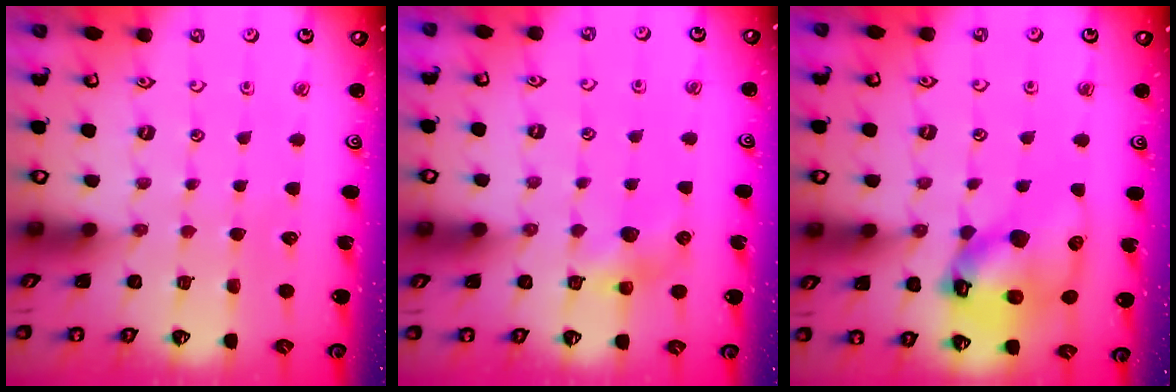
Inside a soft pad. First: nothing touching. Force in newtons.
{"total": 5.8, "press": 5.8, "slide": 0.1}
{"total": 17.8, "press": 17.6, "slide": 2.4}